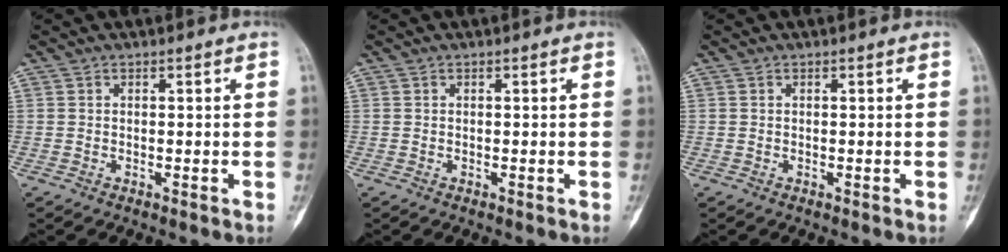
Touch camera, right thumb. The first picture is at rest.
{"total": 0.0}
{"total": 0.0}